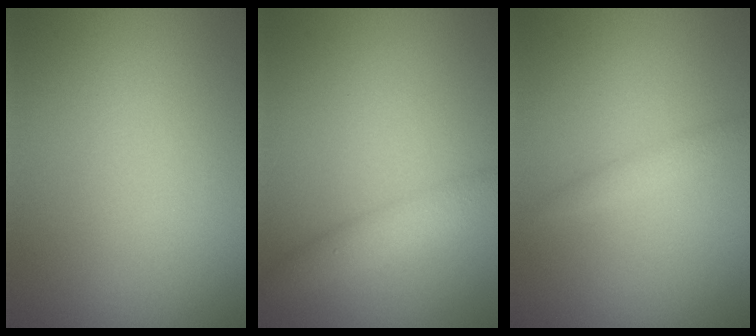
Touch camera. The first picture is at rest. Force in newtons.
{"total": 2.8, "press": 2.8, "slide": 0.0}
{"total": 1.2, "press": 1.2, "slide": 0.1}